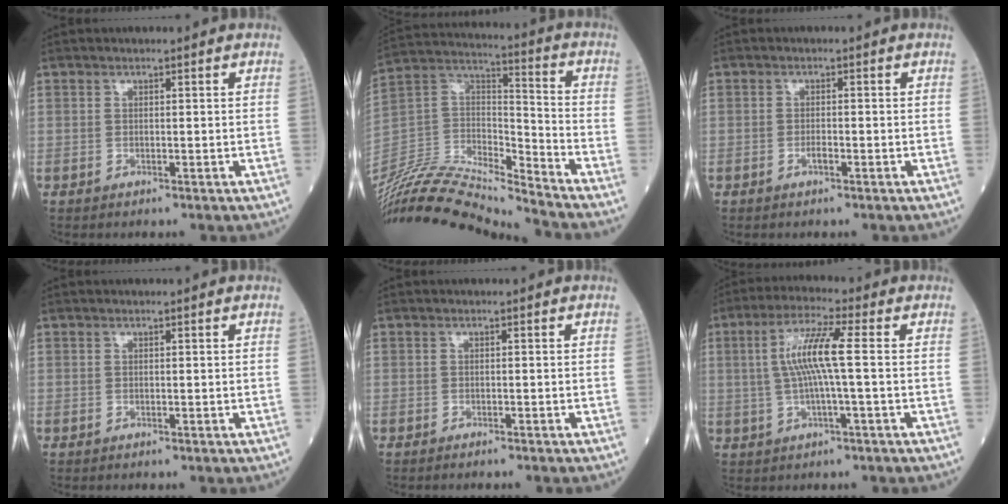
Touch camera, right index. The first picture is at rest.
{"total": 21.7, "force": [-20.5, 0.4, 7.0], "torque": [-0.154, 0.016, -0.370]}
{"total": 1.1, "force": [-0.6, 0.2, 0.9], "torque": [-0.020, 0.002, -0.009]}
{"total": 0.0}
{"total": 1.8, "force": [-1.6, -0.1, 0.8], "torque": [-0.012, -0.001, -0.019]}
{"total": 7.8, "force": [0.6, 0.1, 7.8], "torque": [-0.157, 0.013, 0.008]}